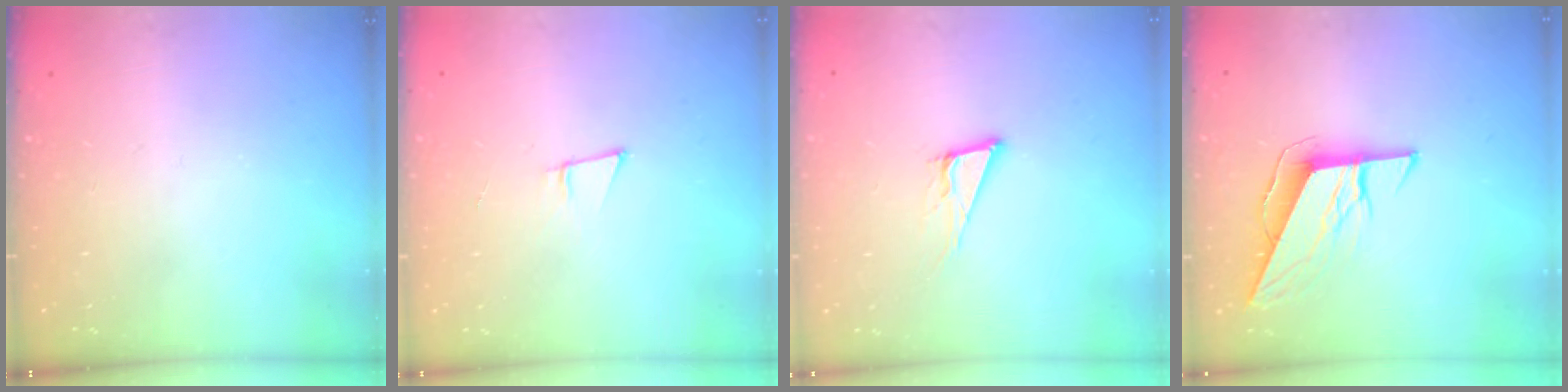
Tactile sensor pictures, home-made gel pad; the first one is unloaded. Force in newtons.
{"total": 5.2, "press": 4.3, "slide": 2.9}
{"total": 9.8, "press": 9.2, "slide": 3.3}
{"total": 8.2, "press": 8.2, "slide": 0.3}